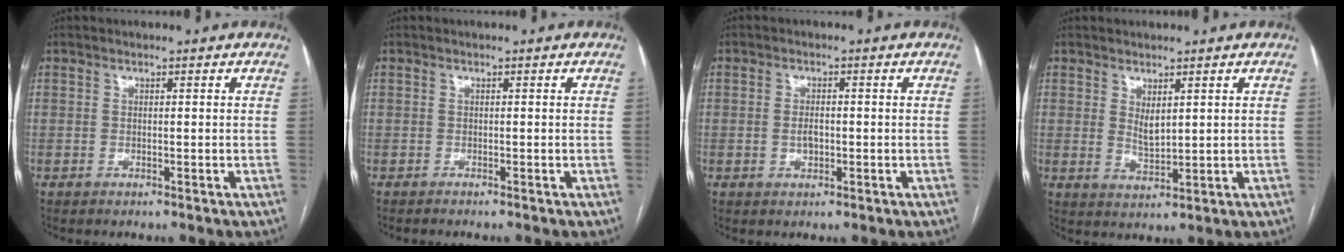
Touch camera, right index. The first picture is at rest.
{"total": 0.5, "force": [-0.5, -0.1, 0.1], "torque": [-0.006, -0.003, -0.009]}
{"total": 2.2, "force": [-0.4, 1.2, 1.8], "torque": [-0.033, 0.002, -0.005]}
{"total": 2.9, "force": [1.2, 1.2, 2.4], "torque": [-0.048, -0.009, 0.031]}